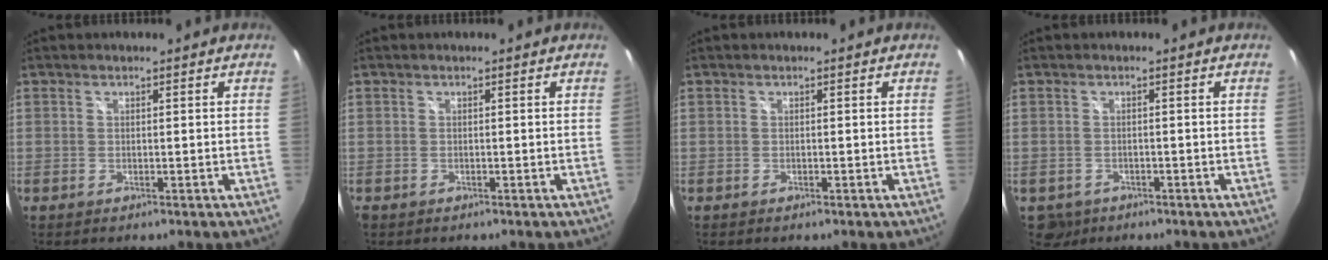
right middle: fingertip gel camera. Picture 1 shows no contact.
{"total": 0.5, "force": [-0.3, 0.4, 0.1], "torque": [-0.003, -0.003, -0.007]}
{"total": 0.0}
{"total": 3.6, "force": [-1.5, 3.0, 1.1], "torque": [-0.030, -0.005, -0.017]}